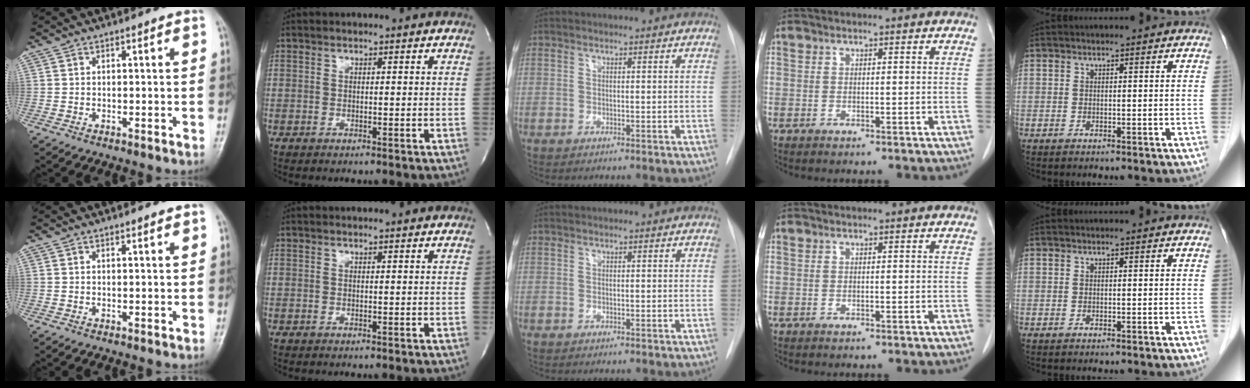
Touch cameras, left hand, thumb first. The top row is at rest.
{"thumb": {"total": 0.7, "force": [0.6, 0.1, 0.4], "torque": [-0.008, -0.004, 0.009]}, "index": {"total": 0.9, "force": [0.9, 0.0, 0.0], "torque": [-0.008, -0.001, 0.008]}}